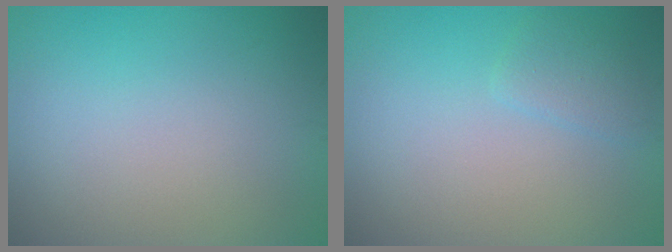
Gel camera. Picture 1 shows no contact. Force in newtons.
{"total": 1.4, "press": 1.4, "slide": 0.2}